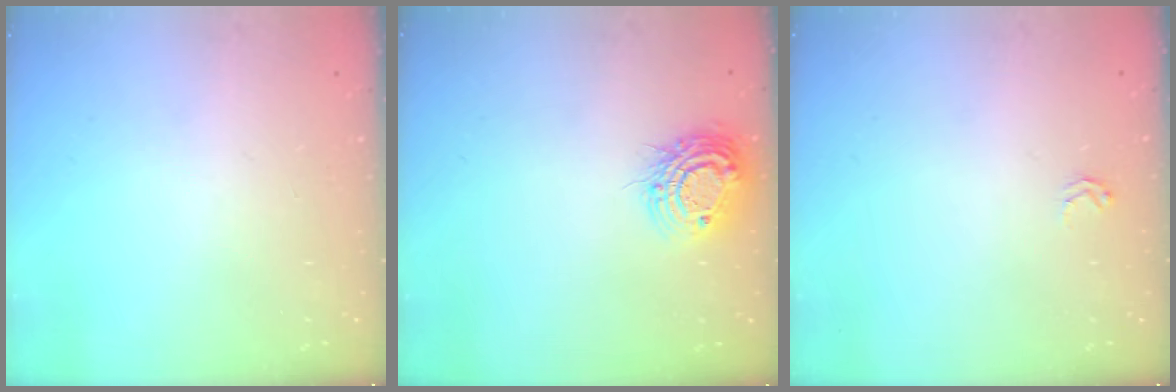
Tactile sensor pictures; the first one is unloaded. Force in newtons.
{"total": 11.3, "press": 11.3, "slide": 0.6}
{"total": 2.5, "press": 2.5, "slide": 0.3}